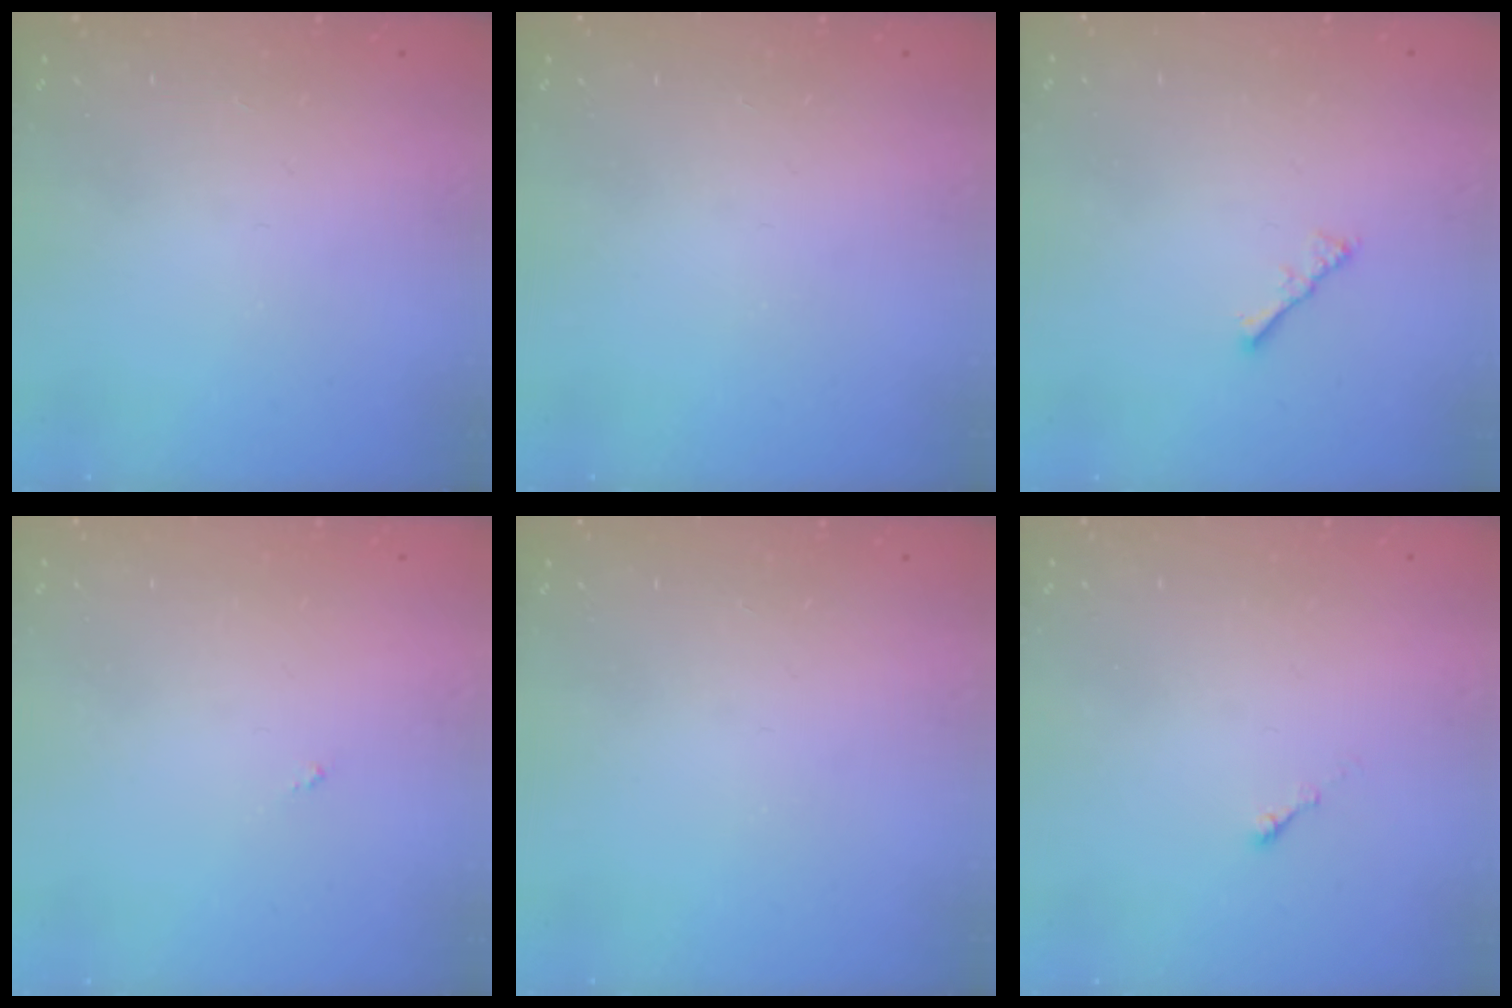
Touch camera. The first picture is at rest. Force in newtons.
{"total": 0.0}
{"total": 2.2, "press": 2.1, "slide": 0.5}
{"total": 0.0}
{"total": 0.0}
{"total": 0.0}